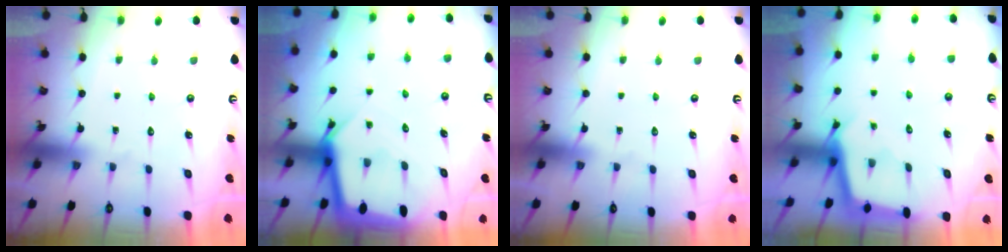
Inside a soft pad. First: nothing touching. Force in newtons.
{"total": 4.9, "press": 4.9, "slide": 0.4}
{"total": 0.0}
{"total": 2.5, "press": 2.5, "slide": 0.1}